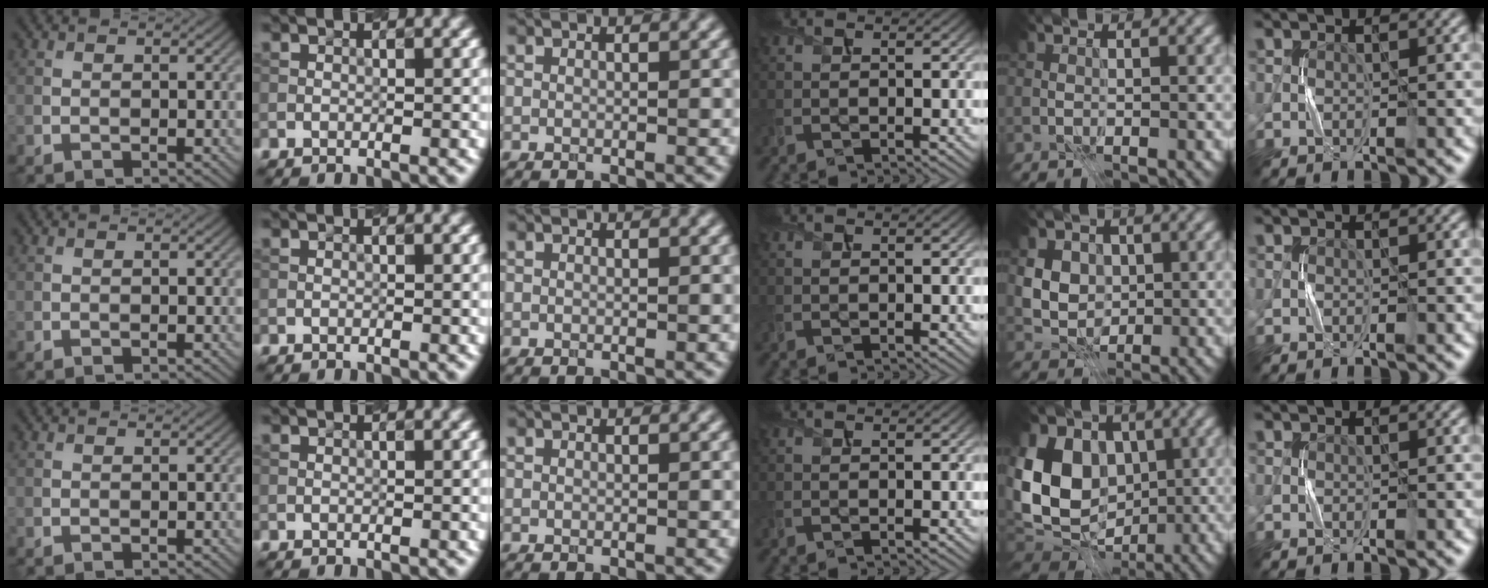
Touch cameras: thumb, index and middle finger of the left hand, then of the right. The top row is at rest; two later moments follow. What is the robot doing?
{"motion": "press", "object": "sticker"}